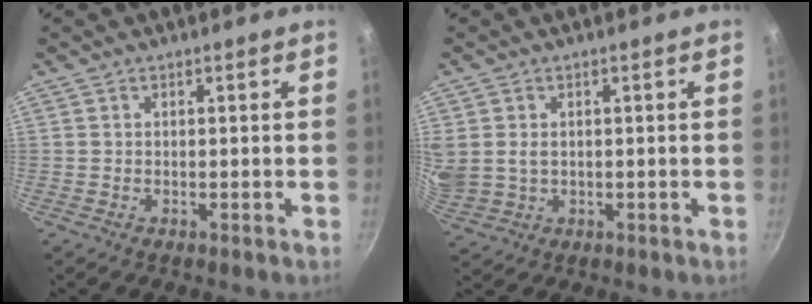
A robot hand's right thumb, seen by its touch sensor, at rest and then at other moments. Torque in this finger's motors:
{"motor_torque": [1.65, 2.00, 1.52, -0.41, 0.16]}